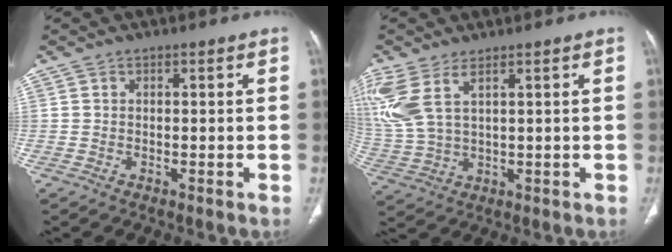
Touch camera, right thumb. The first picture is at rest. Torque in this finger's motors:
{"motor_torque": [-0.18, 0.46, 0.89, 0.92, 0.36]}